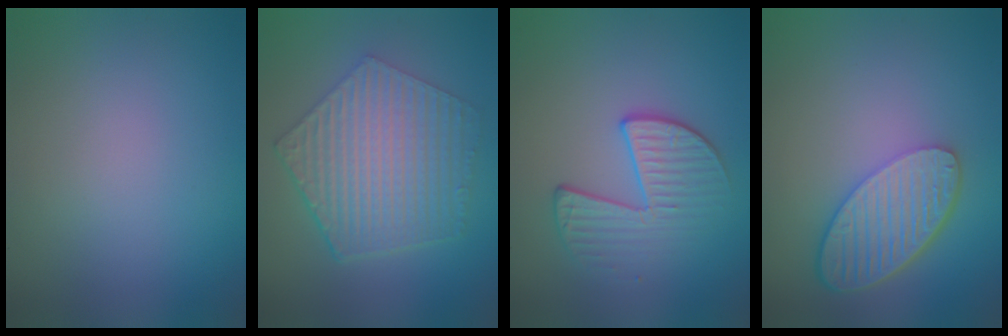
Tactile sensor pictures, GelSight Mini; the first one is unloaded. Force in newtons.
{"total": 6.9, "press": 5.0, "slide": 4.8}
{"total": 3.5, "press": 2.8, "slide": 2.1}
{"total": 5.8, "press": 4.5, "slide": 3.6}